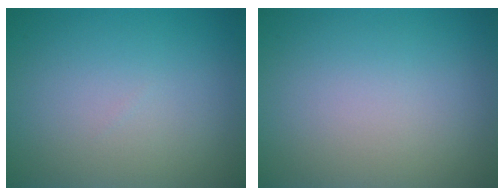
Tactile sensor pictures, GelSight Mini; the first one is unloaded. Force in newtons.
{"total": 0.0}